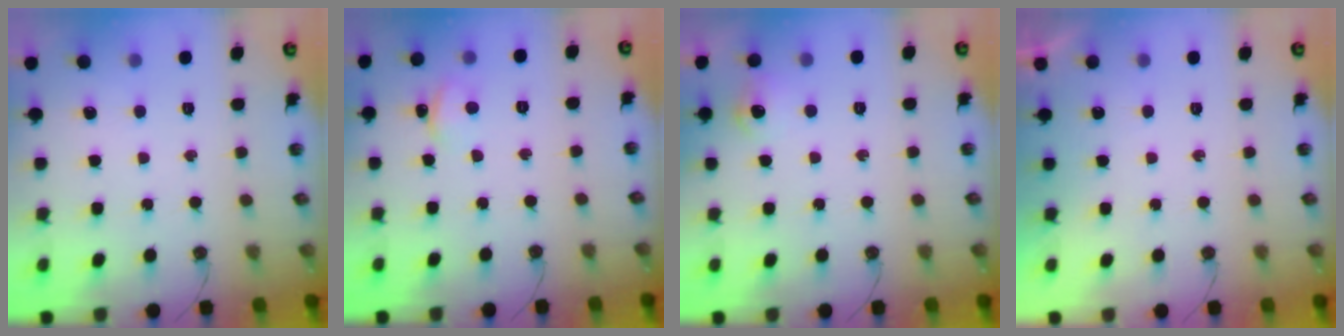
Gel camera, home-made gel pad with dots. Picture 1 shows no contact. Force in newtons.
{"total": 2.5, "press": 2.5, "slide": 0.4}
{"total": 6.9, "press": 6.9, "slide": 0.4}
{"total": 0.0}